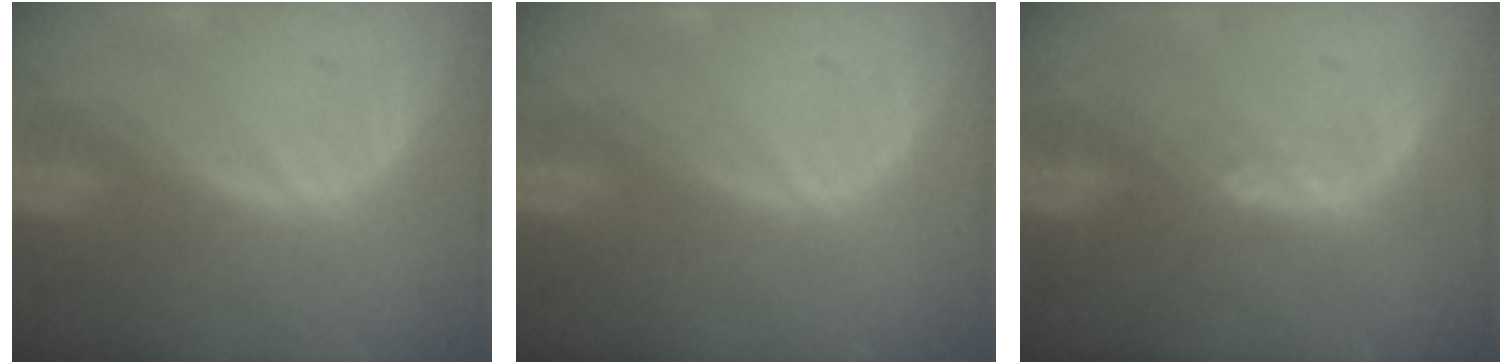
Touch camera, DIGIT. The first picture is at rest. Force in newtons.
{"total": 0.0}
{"total": 1.6, "press": 1.5, "slide": 0.7}